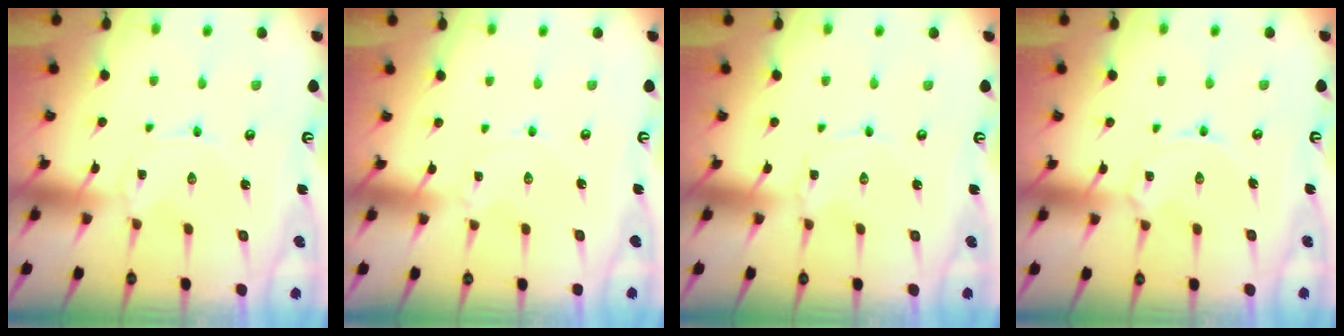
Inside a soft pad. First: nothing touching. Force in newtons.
{"total": 0.0}
{"total": 0.0}
{"total": 2.4, "press": 2.4, "slide": 0.3}